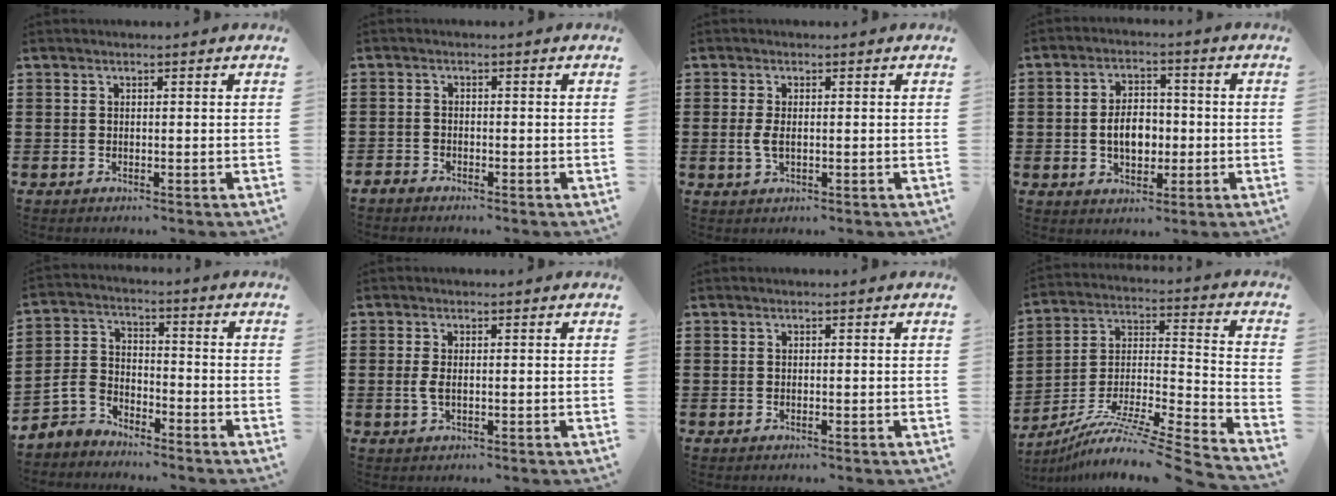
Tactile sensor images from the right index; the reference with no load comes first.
{"total": 1.3, "force": [-1.3, 0.4, 0.1], "torque": [-0.006, 0.002, -0.027]}
{"total": 2.5, "force": [-0.1, 1.0, 2.3], "torque": [-0.058, -0.004, -0.008]}
{"total": 5.9, "force": [-0.8, 3.7, 4.4], "torque": [-0.070, 0.004, -0.019]}
{"total": 4.4, "force": [-3.5, 2.4, 1.0], "torque": [-0.056, -0.004, -0.083]}
{"total": 1.8, "force": [-0.1, 0.7, 1.7], "torque": [-0.047, -0.005, -0.007]}
{"total": 0.0}
{"total": 8.8, "force": [-6.9, 0.0, 5.3], "torque": [-0.097, -0.005, -0.144]}